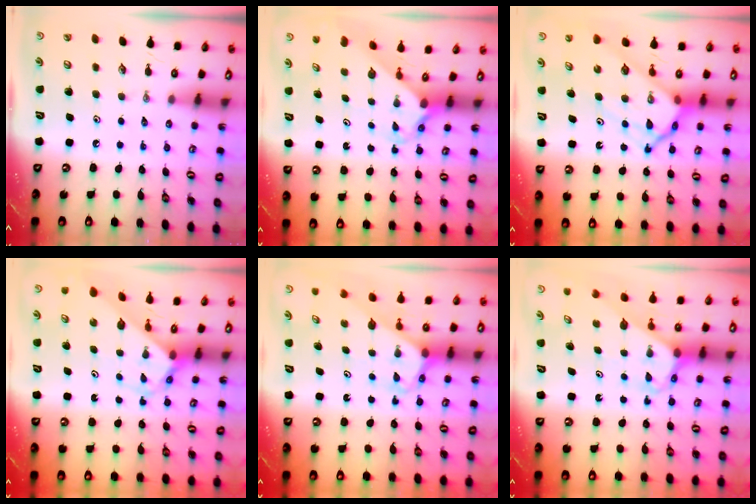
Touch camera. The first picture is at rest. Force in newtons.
{"total": 2.4, "press": 2.4, "slide": 0.2}
{"total": 10.4, "press": 10.4, "slide": 0.7}
{"total": 2.7, "press": 2.7, "slide": 0.1}
{"total": 3.0, "press": 3.0, "slide": 0.2}
{"total": 3.1, "press": 3.1, "slide": 0.2}